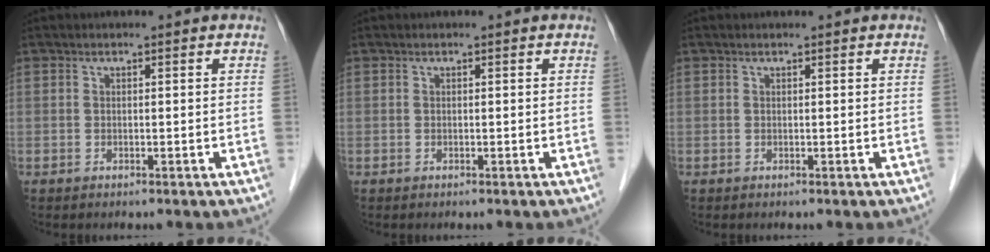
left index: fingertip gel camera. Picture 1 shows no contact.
{"total": 0.0}
{"total": 0.6, "force": [0.6, 0.0, 0.1], "torque": [-0.004, 0.004, 0.008]}